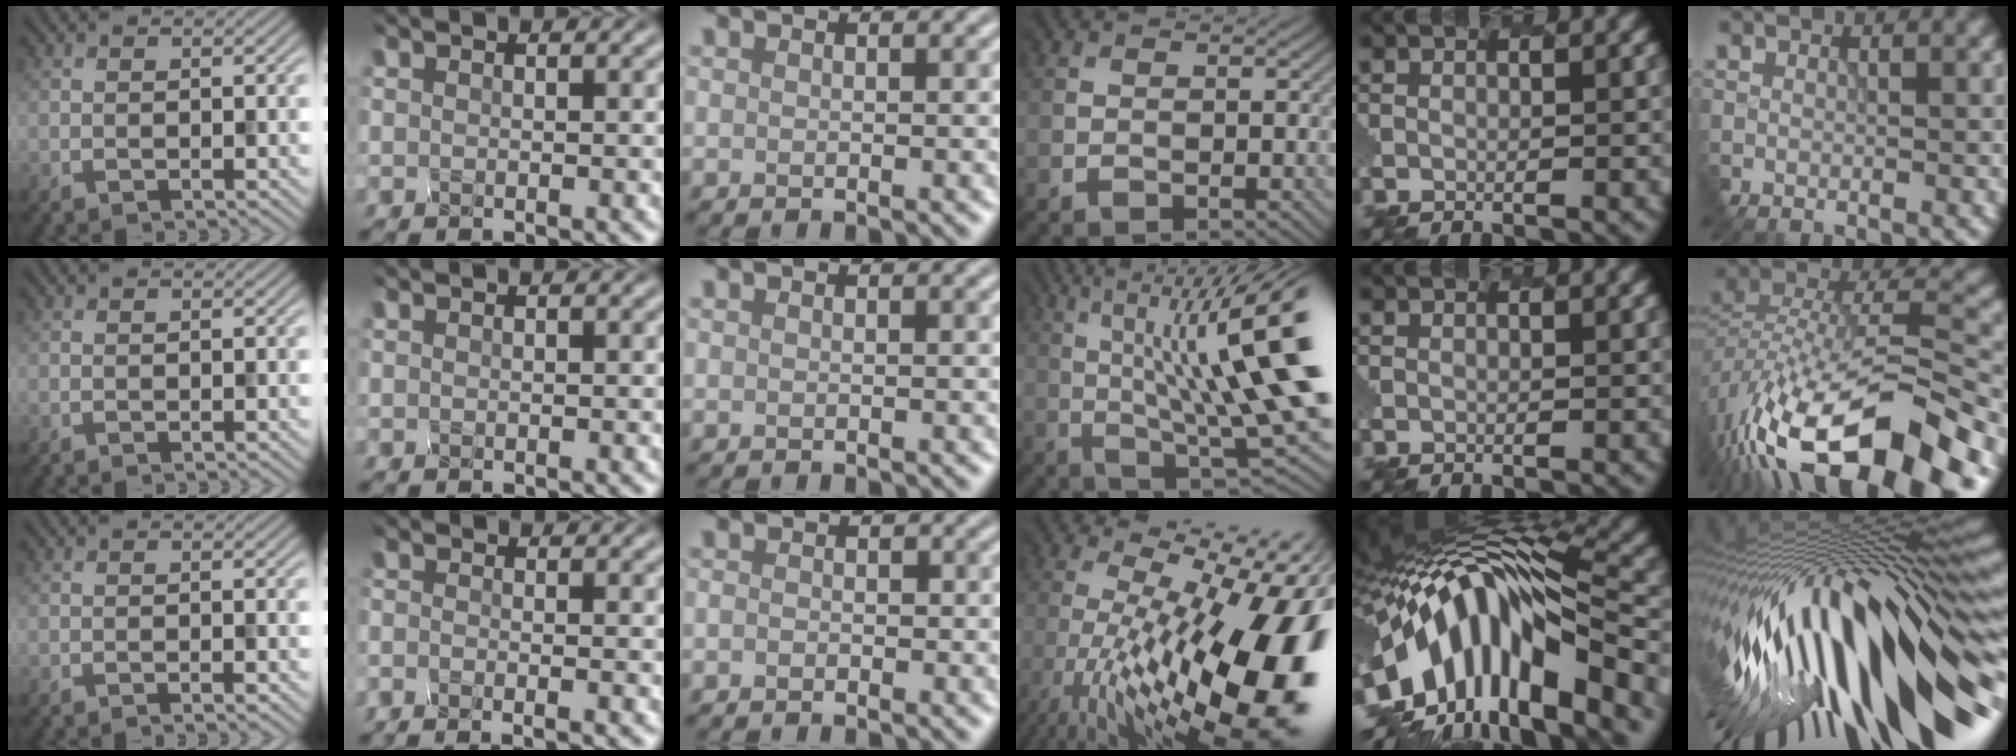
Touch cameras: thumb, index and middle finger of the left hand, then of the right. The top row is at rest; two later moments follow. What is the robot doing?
{"motion": "disassemble", "object": "hinged tin"}